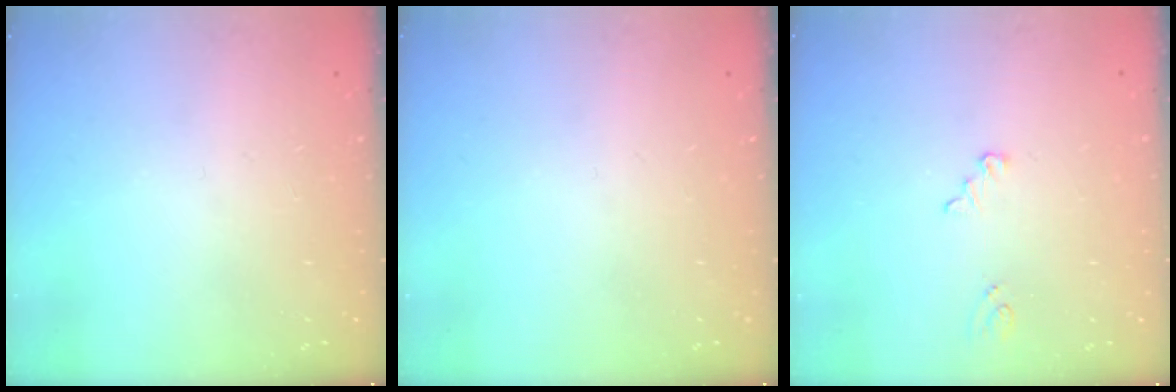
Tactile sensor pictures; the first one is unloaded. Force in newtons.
{"total": 0.0}
{"total": 2.6, "press": 2.5, "slide": 0.3}